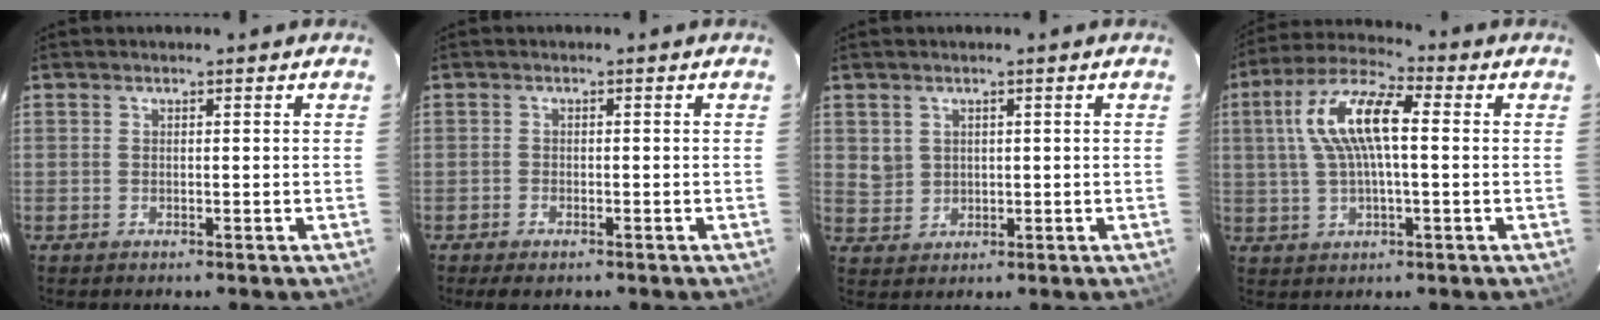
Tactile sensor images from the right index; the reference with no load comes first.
{"total": 2.6, "force": [-1.9, 1.0, 1.4], "torque": [-0.034, -0.006, -0.035]}
{"total": 3.3, "force": [1.1, 3.0, 0.7], "torque": [-0.010, 0.007, 0.029]}
{"total": 12.3, "force": [1.7, 4.1, 11.5], "torque": [-0.226, 0.023, 0.028]}